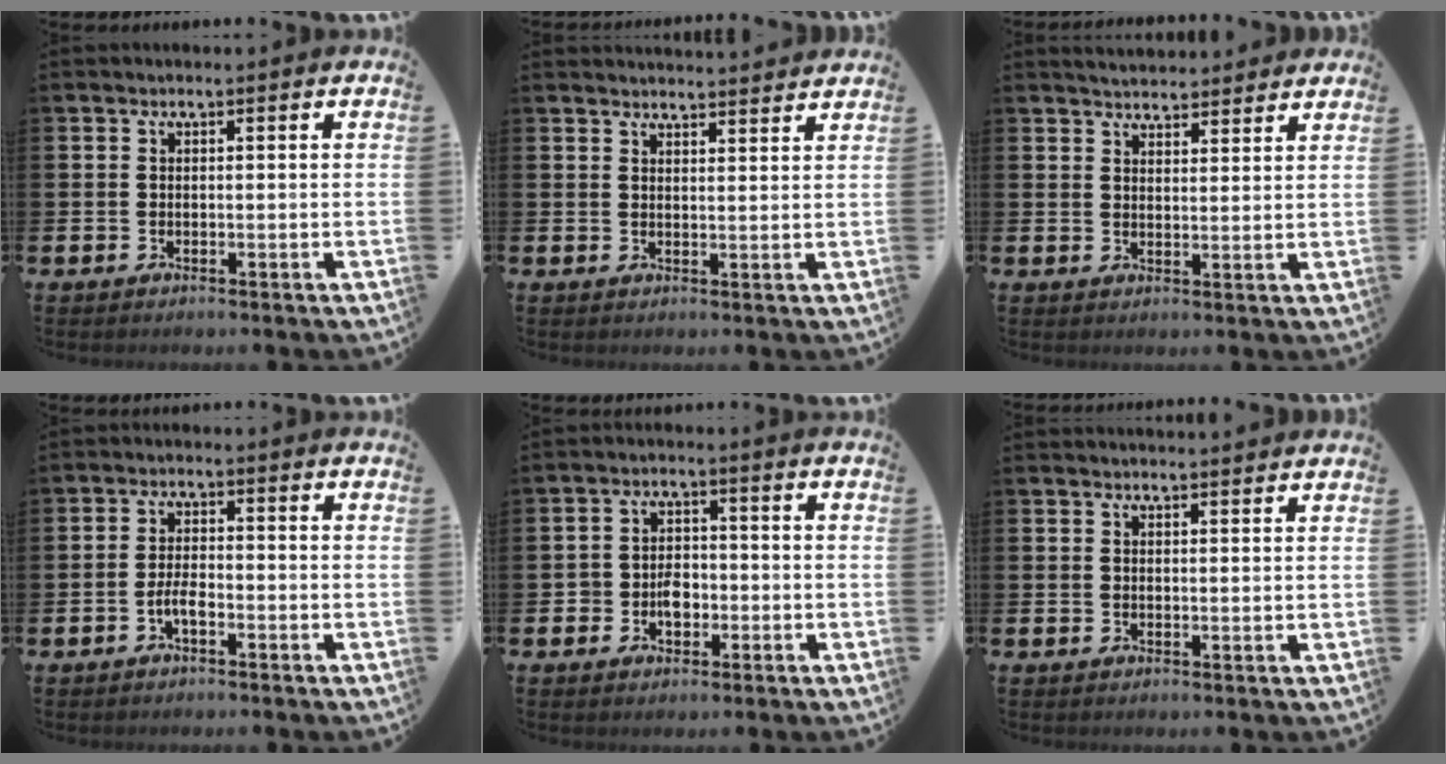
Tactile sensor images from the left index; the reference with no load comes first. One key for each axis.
{"total": 3.1, "fx": 3.1, "fy": -0.2, "fz": -0.2, "tx": 0.002, "ty": -0.021, "tz": 0.055}
{"total": 3.8, "fx": 3.8, "fy": 0.4, "fz": 0.0, "tx": -0.005, "ty": -0.021, "tz": 0.069}
{"total": 2.5, "fx": -1.1, "fy": 0.9, "fz": 2.1, "tx": -0.050, "ty": 0.002, "tz": -0.022}
{"total": 3.4, "fx": -1.0, "fy": 2.6, "fz": 1.9, "tx": -0.026, "ty": 0.000, "tz": -0.024}
{"total": 1.8, "fx": 1.8, "fy": 0.0, "fz": 0.0, "tx": 0.011, "ty": -0.013, "tz": 0.030}